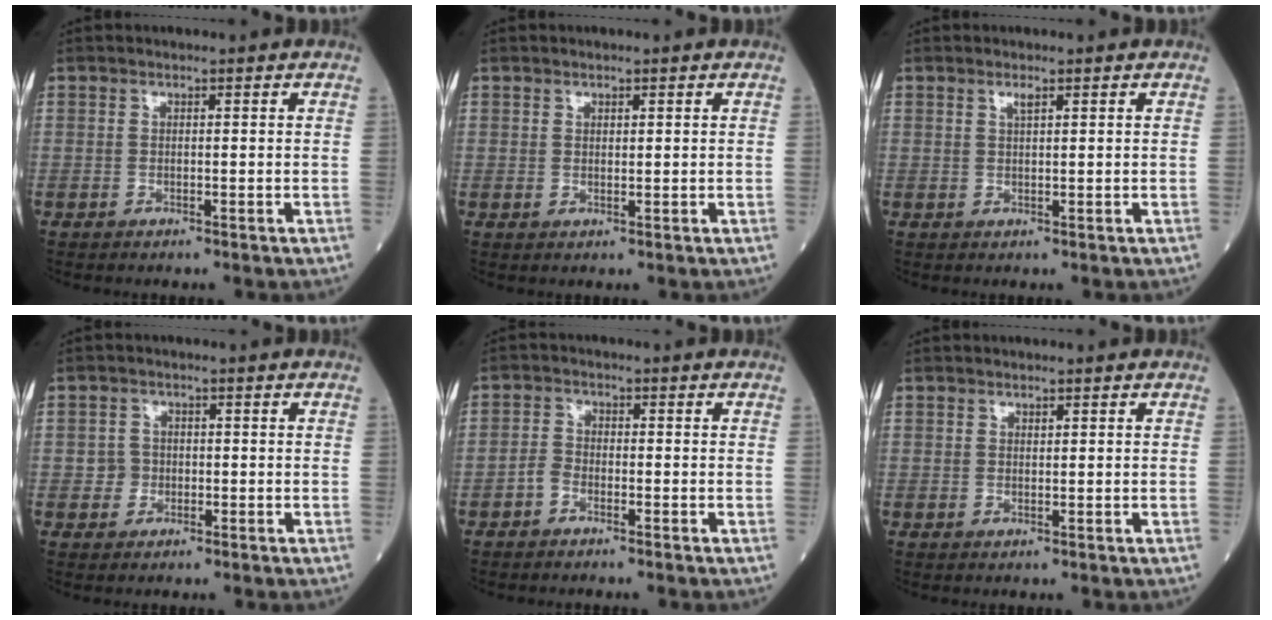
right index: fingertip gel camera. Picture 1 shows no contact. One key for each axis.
{"total": 0.6, "fx": 0.4, "fy": 0.3, "fz": 0.3, "tx": -0.006, "ty": -0.004, "tz": 0.006}
{"total": 0.9, "fx": 0.6, "fy": 0.1, "fz": 0.7, "tx": -0.018, "ty": 0.004, "tz": 0.014}
{"total": 1.8, "fx": -0.5, "fy": 1.7, "fz": 0.2, "tx": 0.002, "ty": 0.007, "tz": -0.011}
{"total": 2.0, "fx": -1.5, "fy": 1.0, "fz": 0.9, "tx": -0.019, "ty": 0.004, "tz": -0.031}
{"total": 0.0}